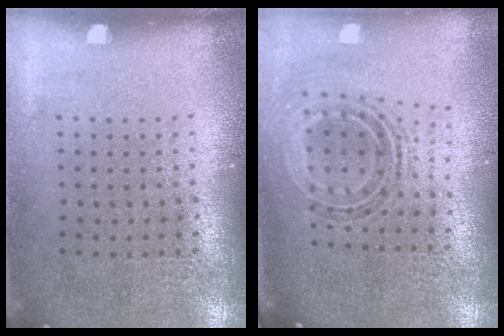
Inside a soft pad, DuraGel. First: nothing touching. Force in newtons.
{"total": 0.9, "press": 0.9, "slide": 0.4}